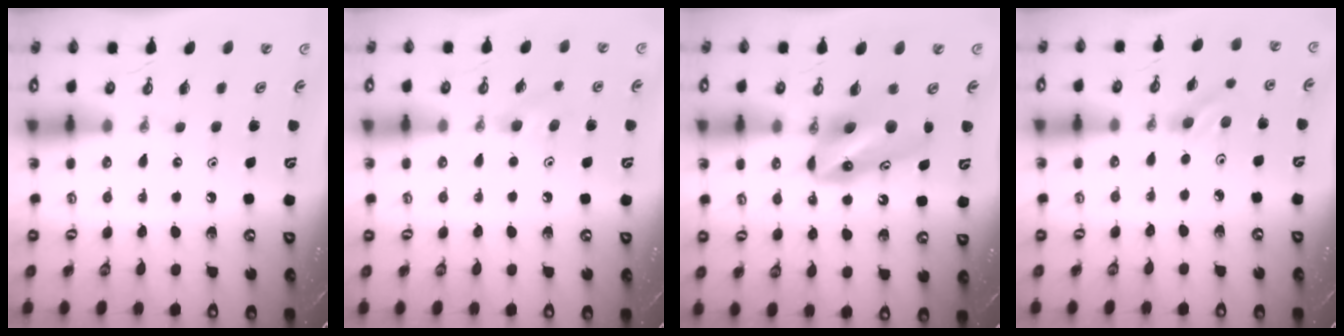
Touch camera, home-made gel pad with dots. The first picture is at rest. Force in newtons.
{"total": 5.2, "press": 4.5, "slide": 2.5}
{"total": 9.4, "press": 8.7, "slide": 3.6}
{"total": 3.7, "press": 3.3, "slide": 1.6}